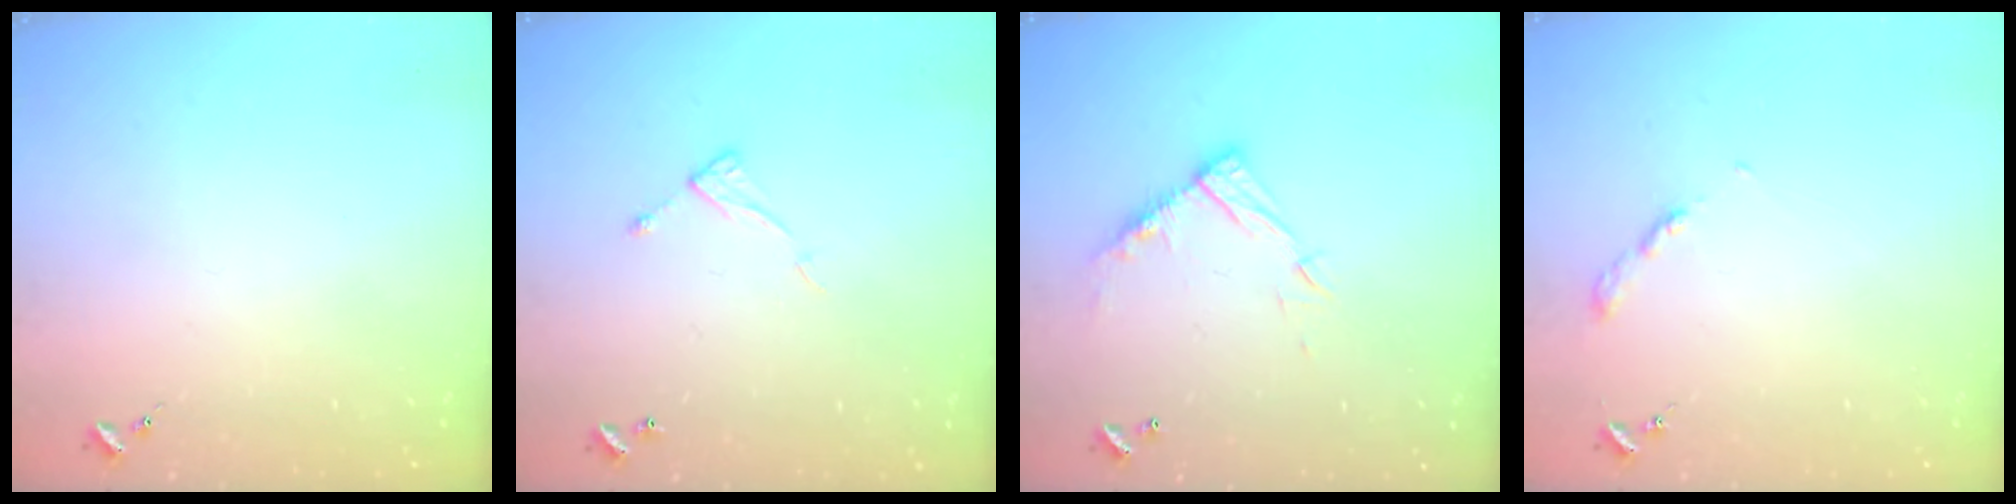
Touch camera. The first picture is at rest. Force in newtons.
{"total": 6.2, "press": 6.2, "slide": 0.4}
{"total": 11.4, "press": 11.4, "slide": 0.7}
{"total": 2.7, "press": 2.6, "slide": 0.3}